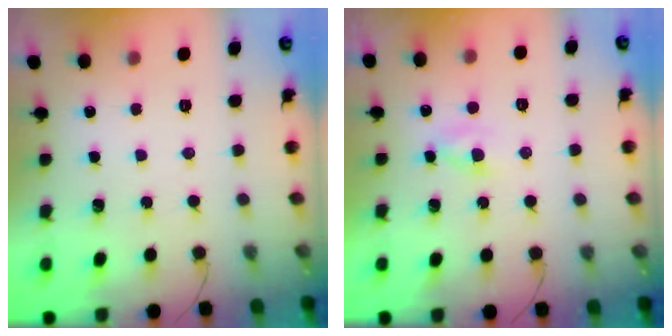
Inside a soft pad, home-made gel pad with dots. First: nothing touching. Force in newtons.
{"total": 2.2, "press": 2.2, "slide": 0.5}